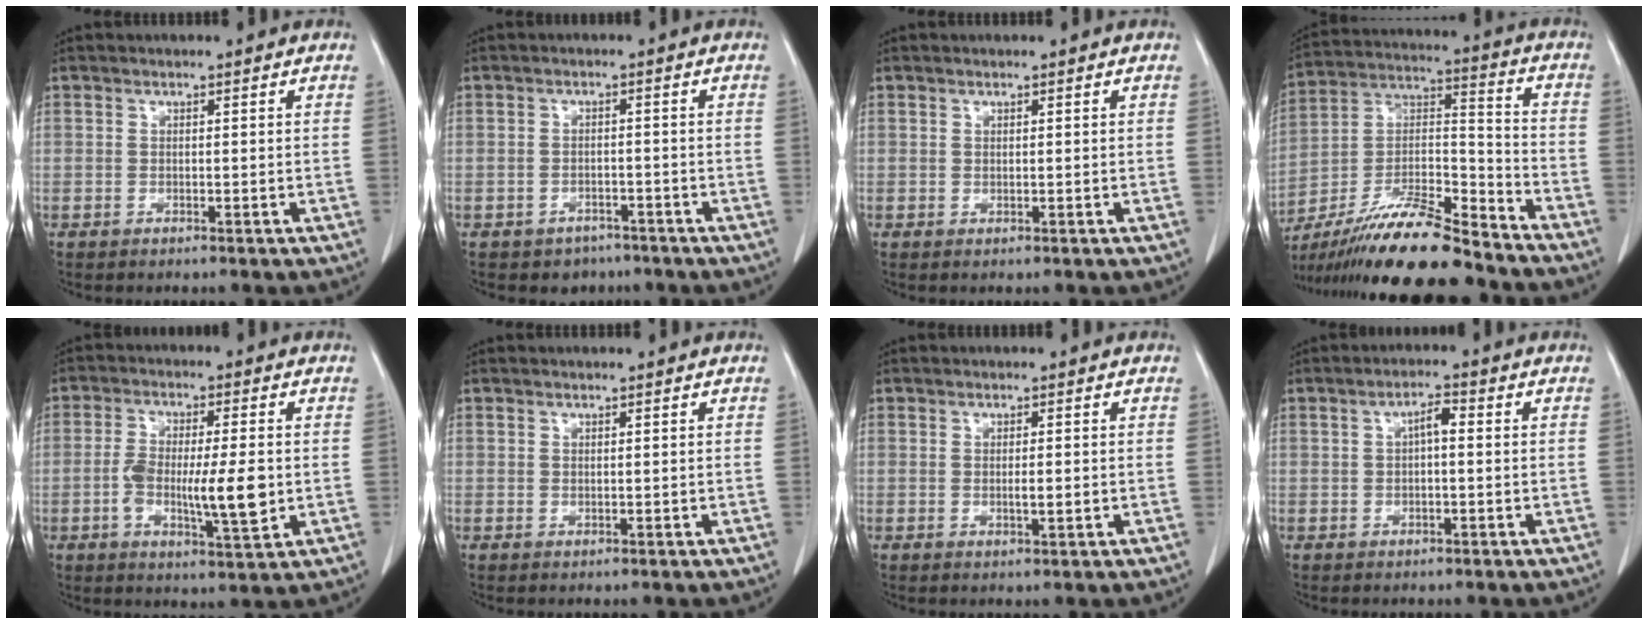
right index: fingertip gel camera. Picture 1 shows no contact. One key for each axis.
{"total": 4.0, "fx": -2.9, "fy": 2.7, "fz": 0.6, "tx": -0.011, "ty": 0.010, "tz": -0.037}
{"total": 0.0}
{"total": 19.3, "fx": -16.1, "fy": 2.2, "fz": 10.6, "tx": -0.220, "ty": -0.001, "tz": -0.293}
{"total": 10.2, "fx": -1.4, "fy": 2.3, "fz": 9.8, "tx": -0.176, "ty": -0.003, "tz": -0.022}
{"total": 0.0}
{"total": 2.0, "fx": -0.2, "fy": 0.4, "fz": 2.0, "tx": -0.036, "ty": -0.003, "tz": -0.002}
{"total": 3.2, "fx": 0.4, "fy": 1.0, "fz": 3.0, "tx": -0.053, "ty": 0.010, "tz": 0.005}